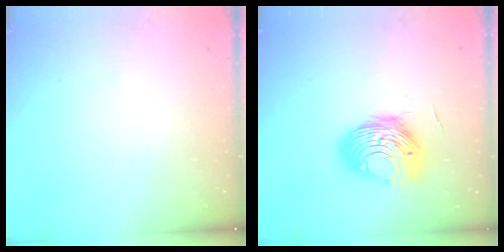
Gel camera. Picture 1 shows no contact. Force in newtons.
{"total": 10.7, "press": 10.7, "slide": 0.8}